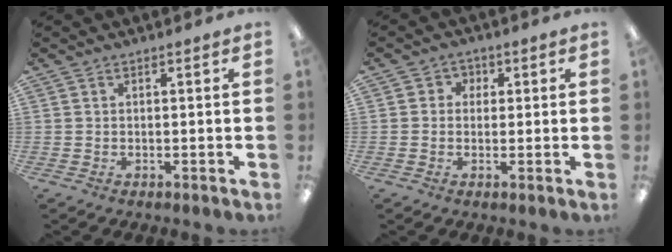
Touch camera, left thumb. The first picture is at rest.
{"total": 2.6, "force": [-0.3, 2.5, 0.8], "torque": [-0.010, 0.008, -0.009]}